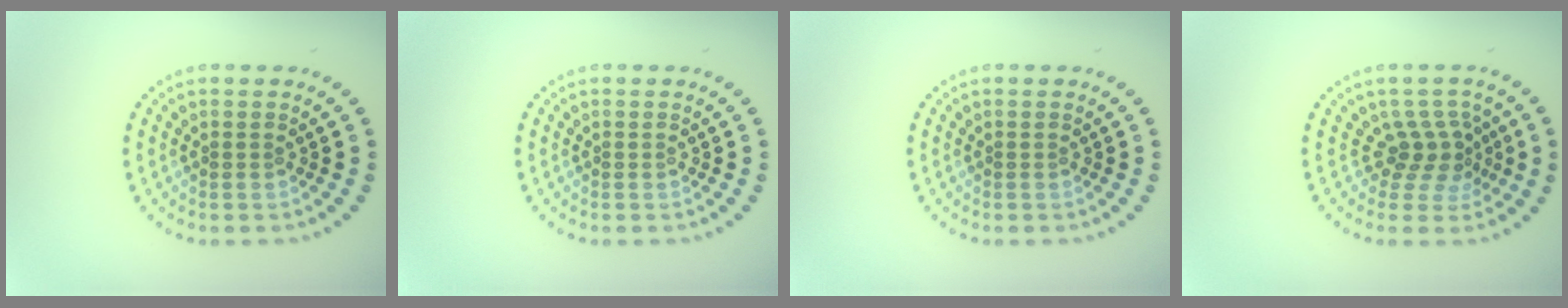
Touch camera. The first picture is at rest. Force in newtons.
{"total": 0.0}
{"total": 0.0}
{"total": 2.8, "press": 2.0, "slide": 1.9}